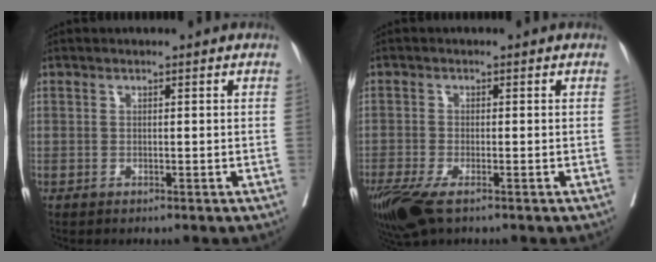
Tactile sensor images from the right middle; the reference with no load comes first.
{"total": 7.4, "force": [-4.8, 2.3, 5.2], "torque": [-0.098, -0.020, -0.086]}